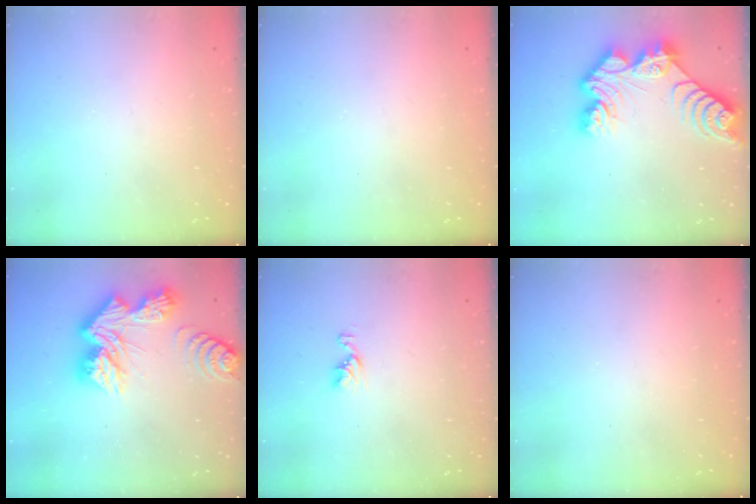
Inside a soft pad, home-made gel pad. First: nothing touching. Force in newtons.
{"total": 0.0}
{"total": 13.6, "press": 13.6, "slide": 0.5}
{"total": 19.3, "press": 19.2, "slide": 1.6}
{"total": 5.2, "press": 5.2, "slide": 0.4}
{"total": 0.0}